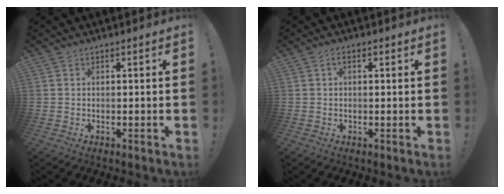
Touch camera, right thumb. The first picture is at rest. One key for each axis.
{"total": 1.8, "fx": 0.2, "fy": 1.0, "fz": 1.4, "tx": -0.024, "ty": 0.004, "tz": 0.002}